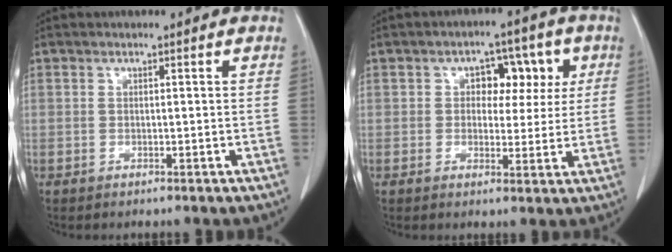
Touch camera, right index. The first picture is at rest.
{"total": 6.5, "force": [1.6, 4.3, 4.6], "torque": [-0.048, 0.021, 0.022]}